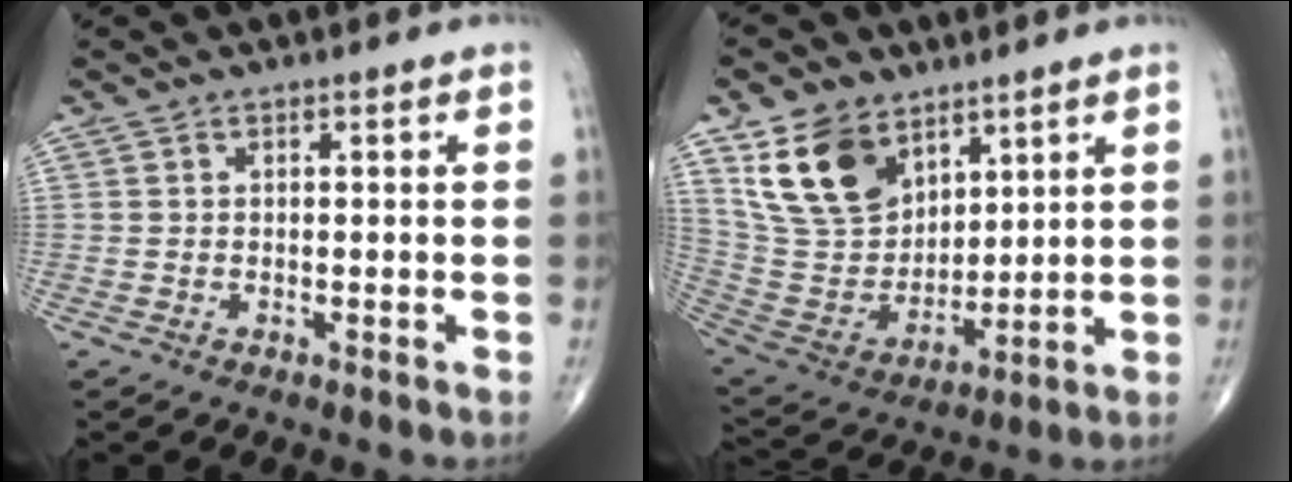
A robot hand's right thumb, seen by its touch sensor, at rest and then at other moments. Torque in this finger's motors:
{"motor_torque": [0.15, 2.82, 0.22, 0.15, 0.25]}